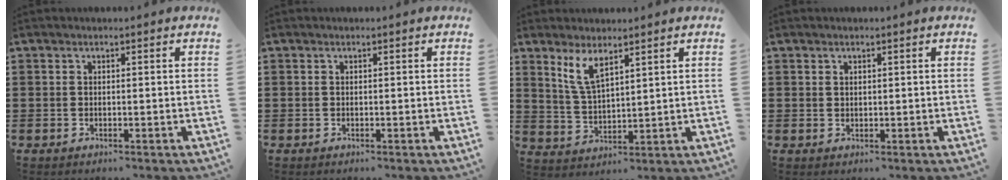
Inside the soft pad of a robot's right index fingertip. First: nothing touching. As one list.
[{"total": 0.0}, {"total": 5.2, "force": [3.2, 1.7, 3.7], "torque": [-0.081, 0.001, 0.058]}, {"total": 0.9, "force": [0.6, 0.6, 0.3], "torque": [-0.006, 0.003, 0.012]}]